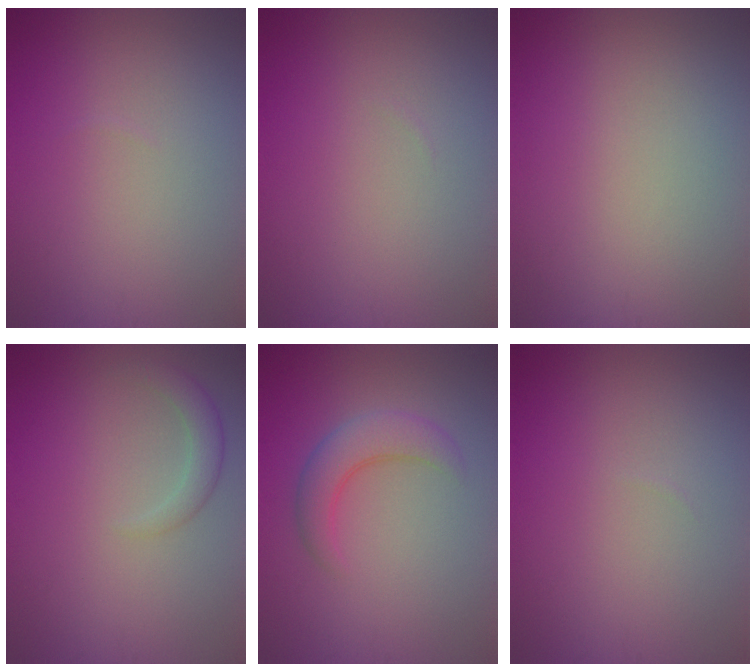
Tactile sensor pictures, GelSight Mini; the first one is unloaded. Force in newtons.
{"total": 0.0}
{"total": 0.0}
{"total": 2.1, "press": 2.1, "slide": 0.2}
{"total": 3.5, "press": 3.5, "slide": 0.1}
{"total": 0.0}